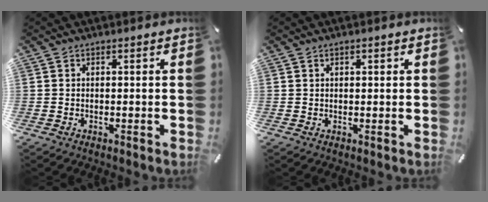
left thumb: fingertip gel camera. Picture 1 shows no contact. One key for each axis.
{"total": 1.0, "fx": 0.4, "fy": 0.5, "fz": 0.8, "tx": -0.016, "ty": 0.004, "tz": 0.006}